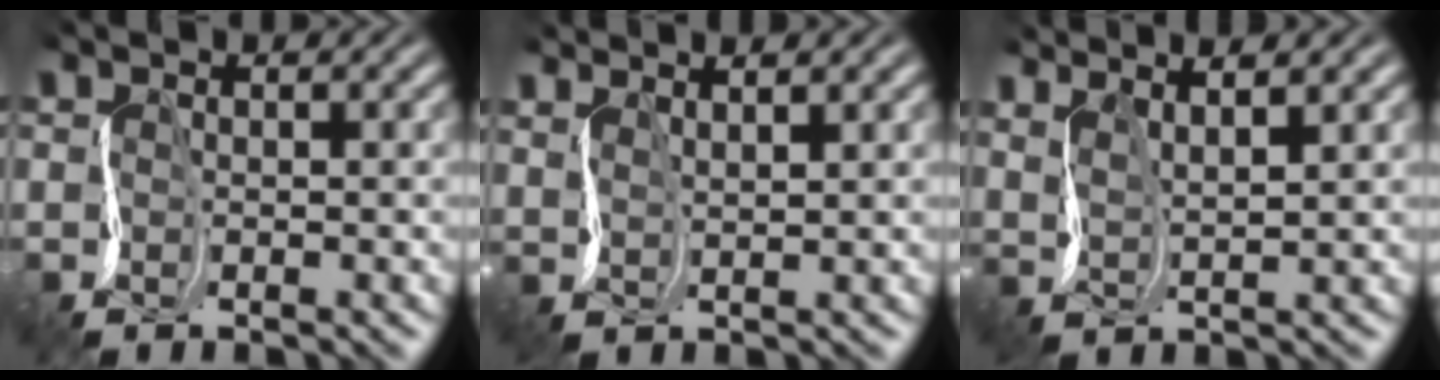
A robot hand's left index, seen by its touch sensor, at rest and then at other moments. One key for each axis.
{"total": 2.7, "fx": 2.5, "fy": 0.5, "fz": 0.7, "tx": -0.004, "ty": 0.019, "tz": 0.028}
{"total": 4.0, "fx": 3.6, "fy": 0.4, "fz": 1.6, "tx": -0.032, "ty": 0.022, "tz": 0.046}